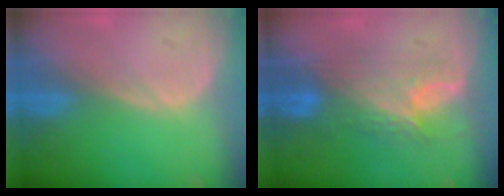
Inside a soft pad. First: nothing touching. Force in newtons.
{"total": 7.4, "press": 7.2, "slide": 1.4}